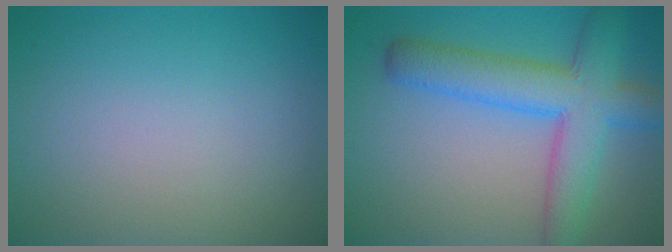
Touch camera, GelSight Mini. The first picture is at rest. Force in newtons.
{"total": 7.3, "press": 7.2, "slide": 0.3}